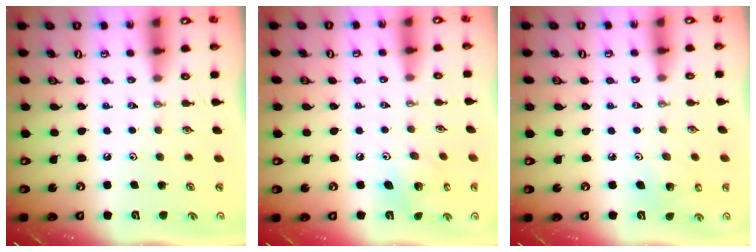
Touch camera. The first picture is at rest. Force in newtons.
{"total": 6.7, "press": 6.7, "slide": 0.3}
{"total": 3.6, "press": 3.4, "slide": 1.2}